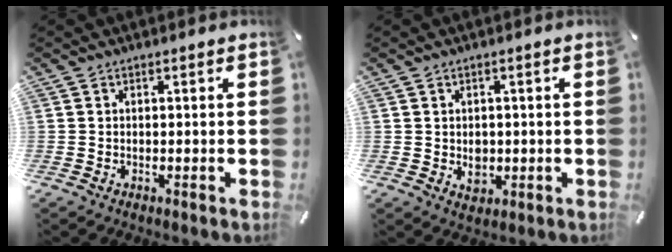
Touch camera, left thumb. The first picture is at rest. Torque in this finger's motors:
{"motor_torque": [0.07, 0.82, 0.35, -0.22, 0.09]}